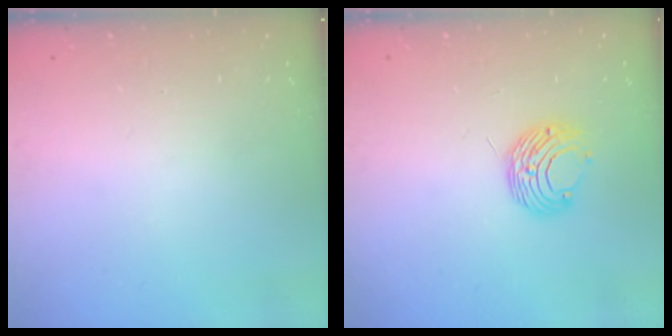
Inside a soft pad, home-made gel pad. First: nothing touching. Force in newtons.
{"total": 8.5, "press": 8.5, "slide": 0.6}